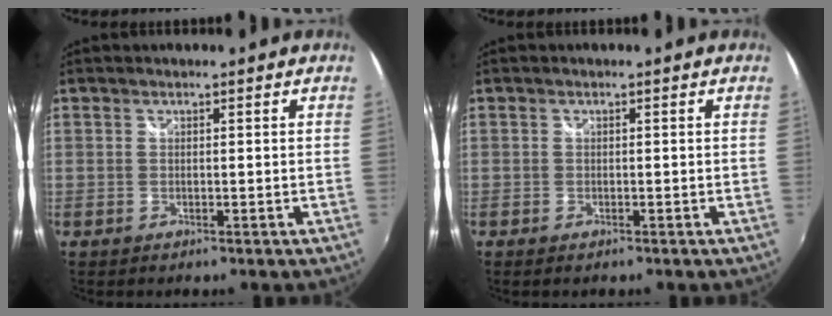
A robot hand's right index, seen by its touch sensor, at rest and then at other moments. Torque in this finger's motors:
{"motor_torque": [-0.36, -0.34, 0.03, -0.03]}